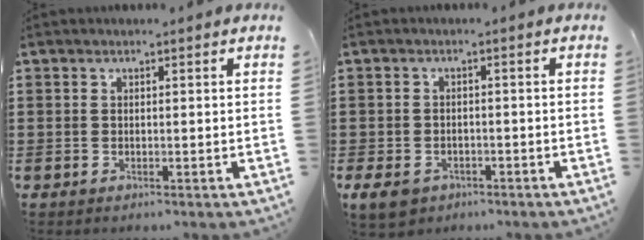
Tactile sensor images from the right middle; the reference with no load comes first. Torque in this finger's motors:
{"motor_torque": [0.92, -0.42, 0.24, 0.08]}